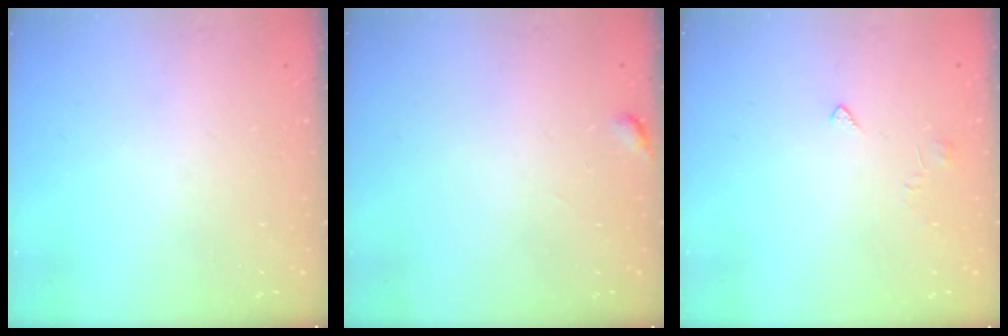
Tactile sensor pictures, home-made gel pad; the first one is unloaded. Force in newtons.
{"total": 2.6, "press": 2.5, "slide": 0.3}
{"total": 2.0, "press": 2.0, "slide": 0.4}